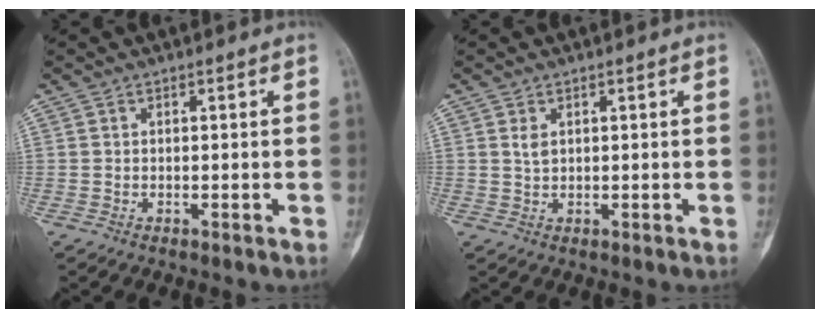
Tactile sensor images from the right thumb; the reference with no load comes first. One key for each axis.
{"total": 1.6, "fx": 0.6, "fy": 0.9, "fz": 1.1, "tx": -0.016, "ty": 0.000, "tz": 0.015}